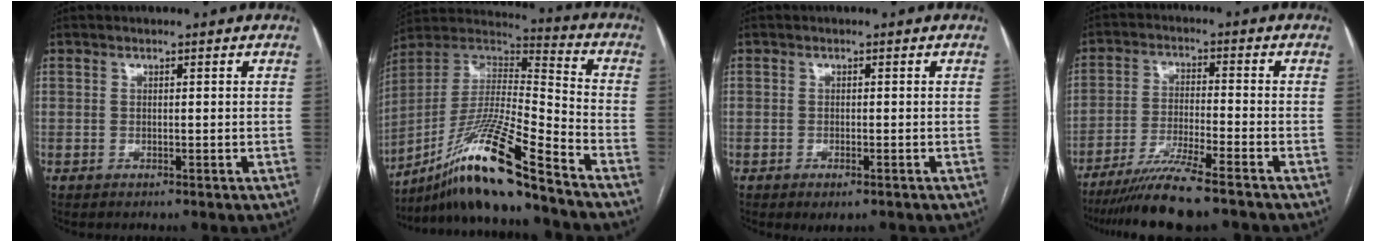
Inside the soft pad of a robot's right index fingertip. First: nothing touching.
{"total": 18.2, "force": [-13.6, -0.5, 12.1], "torque": [-0.245, -0.003, -0.250]}
{"total": 2.3, "force": [-1.5, 0.8, 1.5], "torque": [-0.018, -0.003, -0.016]}
{"total": 10.3, "force": [-8.3, -0.3, 6.0], "torque": [-0.100, -0.031, -0.143]}